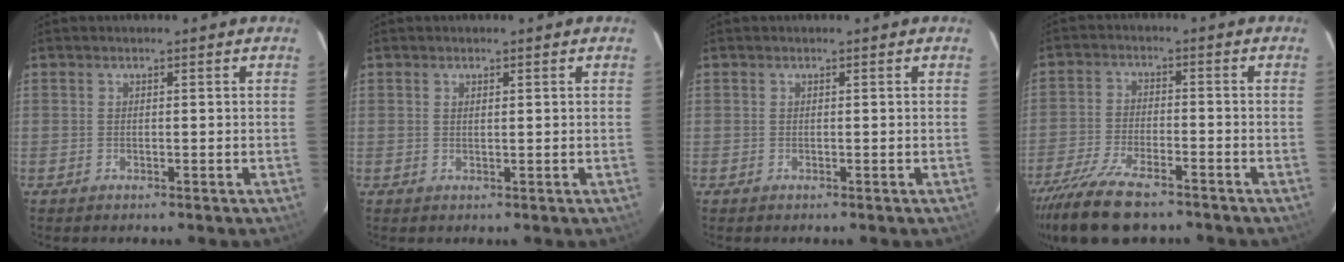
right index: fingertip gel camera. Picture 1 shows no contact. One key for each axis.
{"total": 0.7, "fx": 0.4, "fy": 0.2, "fz": 0.5, "tx": -0.012, "ty": 0.001, "tz": 0.008}
{"total": 0.0}
{"total": 12.7, "fx": -10.0, "fy": 3.8, "fz": 6.9, "tx": -0.161, "ty": -0.033, "tz": -0.181}